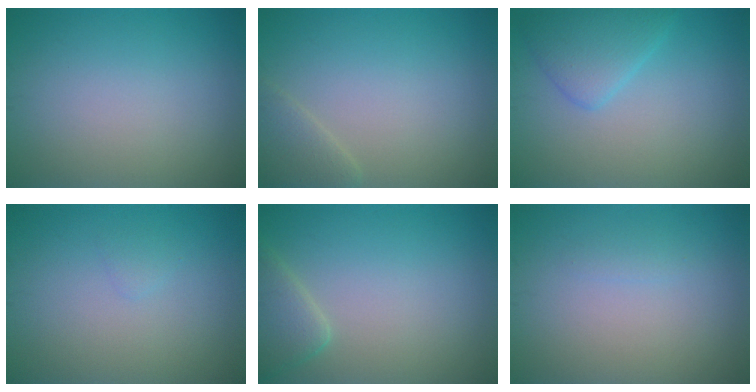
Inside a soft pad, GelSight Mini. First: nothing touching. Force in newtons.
{"total": 2.0, "press": 2.0, "slide": 0.2}
{"total": 2.3, "press": 2.3, "slide": 0.0}
{"total": 0.5, "press": 0.5, "slide": 0.1}
{"total": 2.8, "press": 2.8, "slide": 0.2}
{"total": 0.6, "press": 0.6, "slide": 0.0}